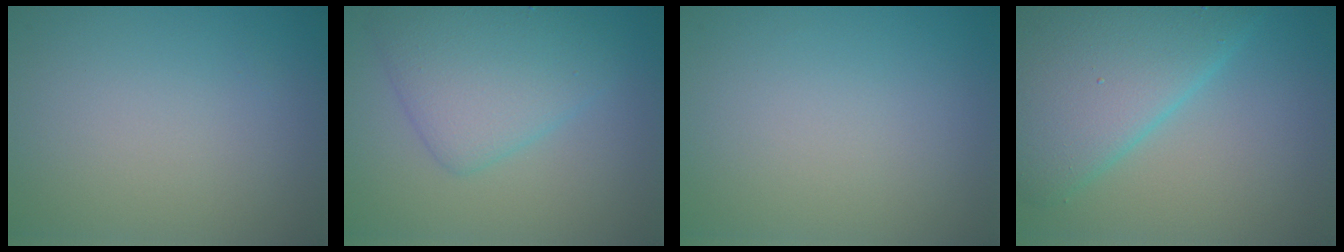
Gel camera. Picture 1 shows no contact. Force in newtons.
{"total": 5.1, "press": 5.1, "slide": 0.2}
{"total": 0.0}
{"total": 9.4, "press": 9.4, "slide": 0.2}